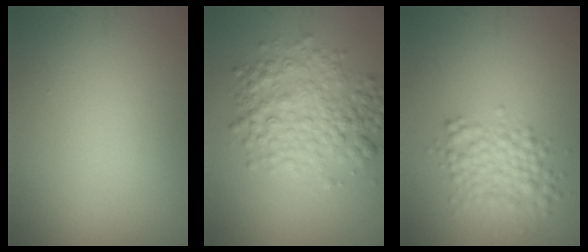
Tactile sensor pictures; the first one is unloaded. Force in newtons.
{"total": 5.4, "press": 5.4, "slide": 0.0}
{"total": 3.8, "press": 3.8, "slide": 0.1}